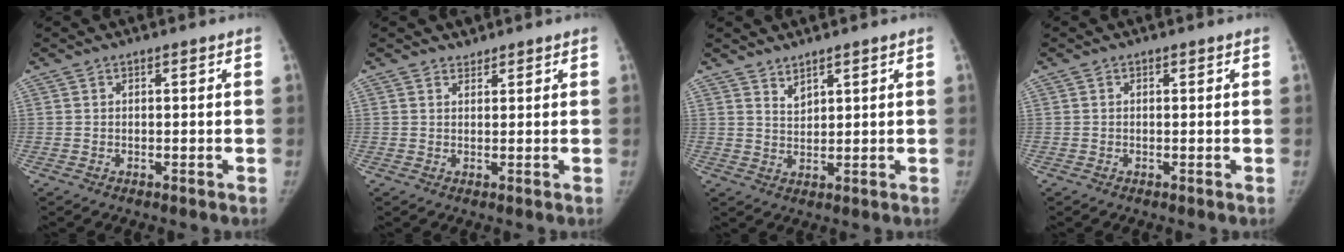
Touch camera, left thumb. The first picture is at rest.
{"total": 1.3, "force": [1.1, 0.6, -0.1], "torque": [0.012, -0.009, 0.013]}
{"total": 2.5, "force": [2.2, 0.6, 0.9], "torque": [-0.009, -0.022, 0.045]}
{"total": 0.0}